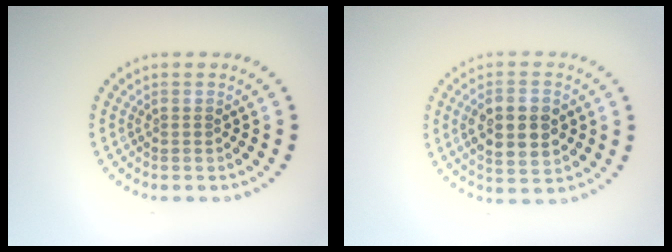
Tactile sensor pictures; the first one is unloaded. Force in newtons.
{"total": 5.6, "press": 5.5, "slide": 0.4}